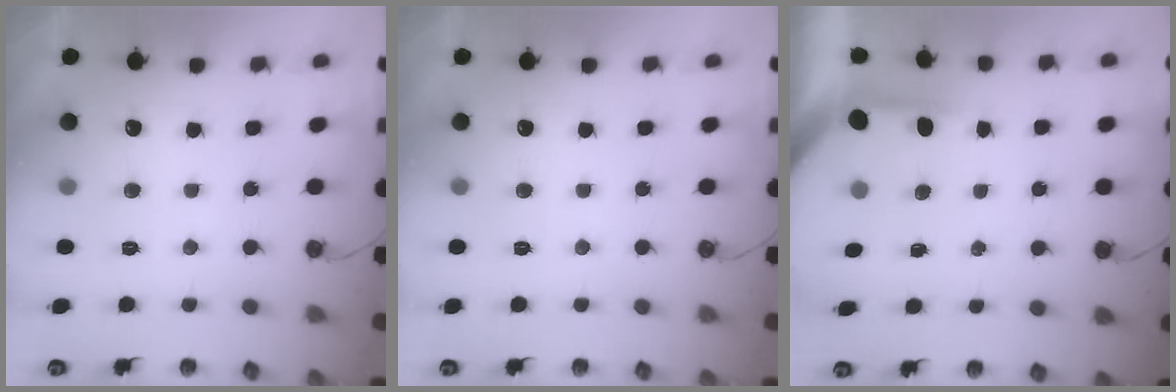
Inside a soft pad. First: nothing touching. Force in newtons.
{"total": 0.0}
{"total": 4.0, "press": 3.9, "slide": 0.4}